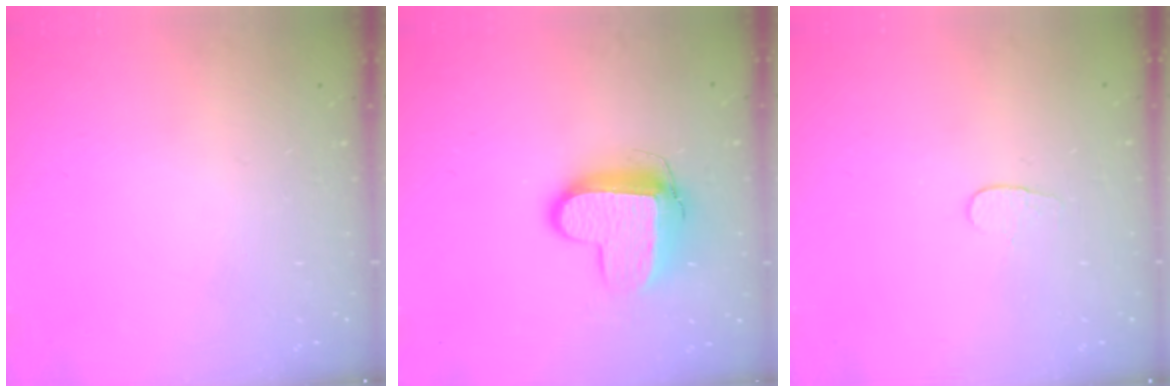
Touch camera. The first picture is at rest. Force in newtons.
{"total": 11.6, "press": 11.5, "slide": 1.3}
{"total": 4.1, "press": 4.1, "slide": 0.3}